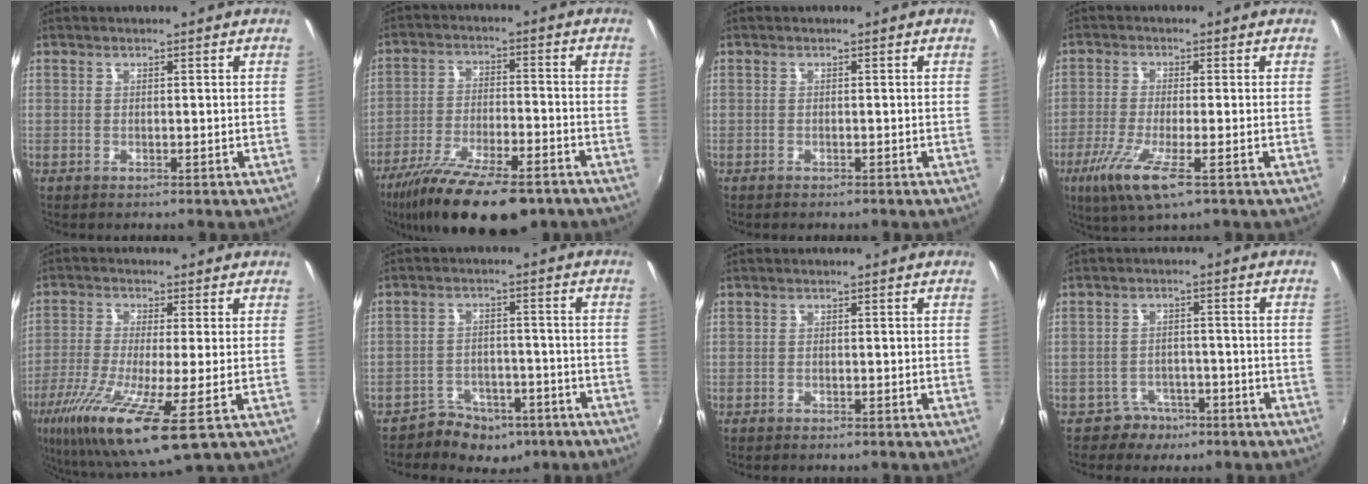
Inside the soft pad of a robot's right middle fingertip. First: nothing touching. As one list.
[{"total": 18.6, "force": [-13.5, 5.5, 11.6], "torque": [-0.227, -0.047, -0.222]}, {"total": 0.6, "force": [-0.5, 0.2, 0.2], "torque": [-0.006, -0.003, -0.010]}, {"total": 9.1, "force": [-4.6, 1.2, 7.8], "torque": [-0.172, -0.034, -0.086]}, {"total": 16.7, "force": [-7.1, 2.6, 14.9], "torque": [-0.312, -0.060, -0.129]}, {"total": 9.3, "force": [-6.5, 5.9, 2.9], "torque": [-0.075, 0.019, -0.086]}, {"total": 0.8, "force": [-0.7, 0.3, 0.3], "torque": [-0.009, -0.004, -0.014]}, {"total": 5.4, "force": [-3.7, 3.9, 0.6], "torque": [-0.022, 0.011, -0.051]}]